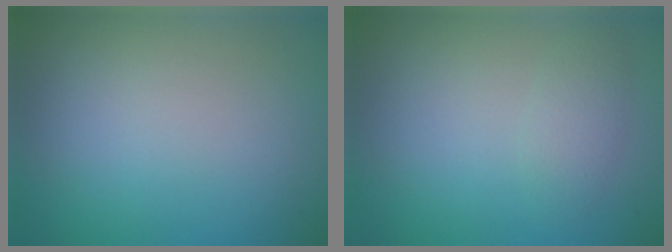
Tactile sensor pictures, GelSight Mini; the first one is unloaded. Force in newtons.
{"total": 1.8, "press": 1.8, "slide": 0.1}